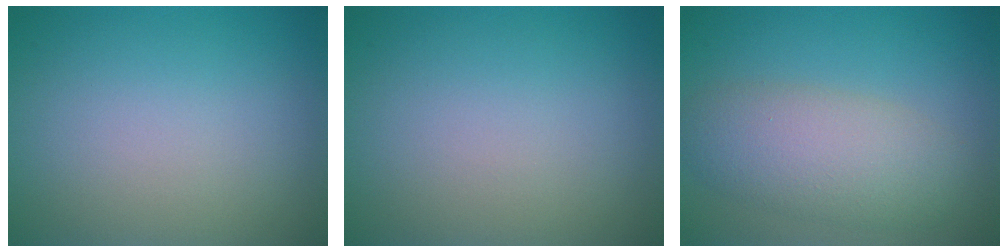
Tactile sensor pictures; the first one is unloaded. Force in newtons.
{"total": 0.0}
{"total": 5.3, "press": 5.3, "slide": 0.4}